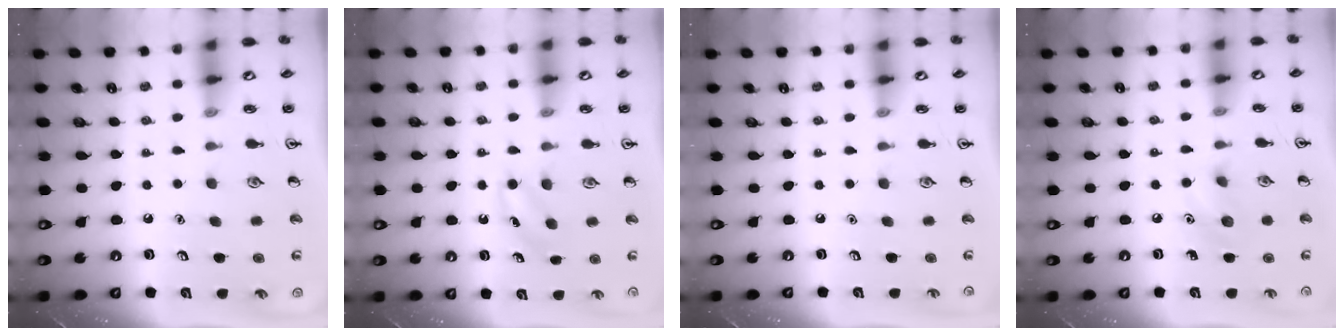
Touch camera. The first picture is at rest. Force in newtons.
{"total": 3.8, "press": 3.6, "slide": 1.1}
{"total": 0.0}
{"total": 7.4, "press": 7.2, "slide": 1.6}